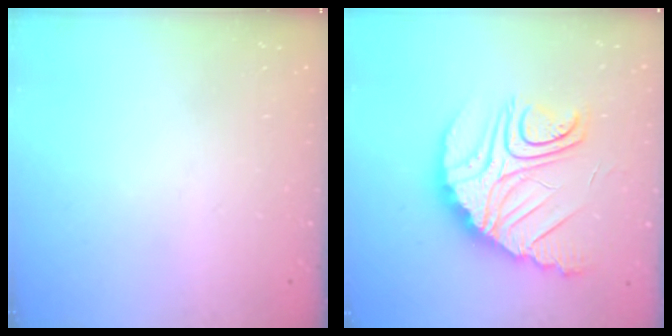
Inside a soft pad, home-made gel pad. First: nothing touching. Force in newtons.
{"total": 21.3, "press": 21.2, "slide": 2.1}